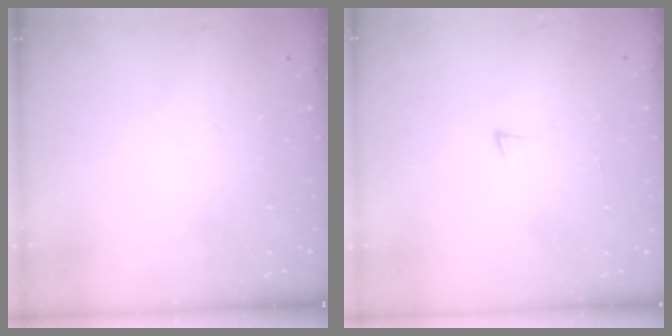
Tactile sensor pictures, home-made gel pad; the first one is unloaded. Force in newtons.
{"total": 3.6, "press": 3.6, "slide": 0.5}